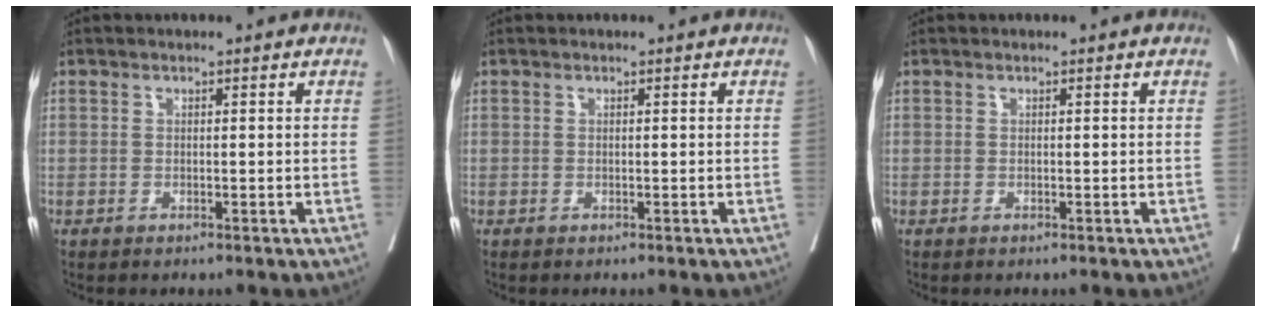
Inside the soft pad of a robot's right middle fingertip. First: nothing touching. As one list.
[{"total": 0.0}, {"total": 0.0}]